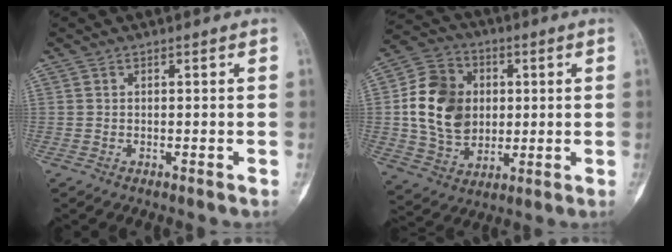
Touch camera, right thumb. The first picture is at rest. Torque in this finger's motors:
{"motor_torque": [0.98, 1.63, 0.58, -0.60, 0.05]}